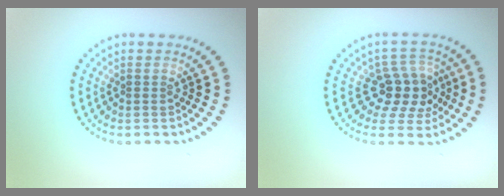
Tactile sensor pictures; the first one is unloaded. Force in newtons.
{"total": 4.1, "press": 3.6, "slide": 1.9}